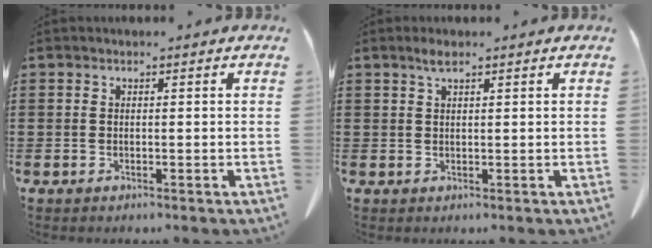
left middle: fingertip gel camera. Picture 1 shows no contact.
{"total": 1.7, "force": [1.0, 0.3, 1.3], "torque": [-0.028, 0.001, 0.017]}